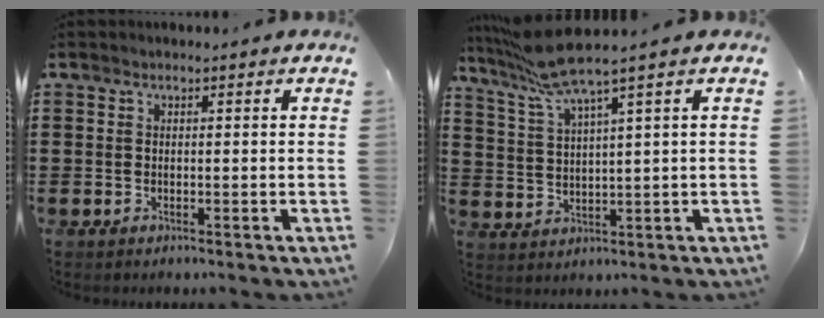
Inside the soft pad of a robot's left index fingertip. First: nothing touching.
{"total": 6.6, "force": [4.7, 0.1, 4.7], "torque": [-0.115, -0.012, 0.081]}